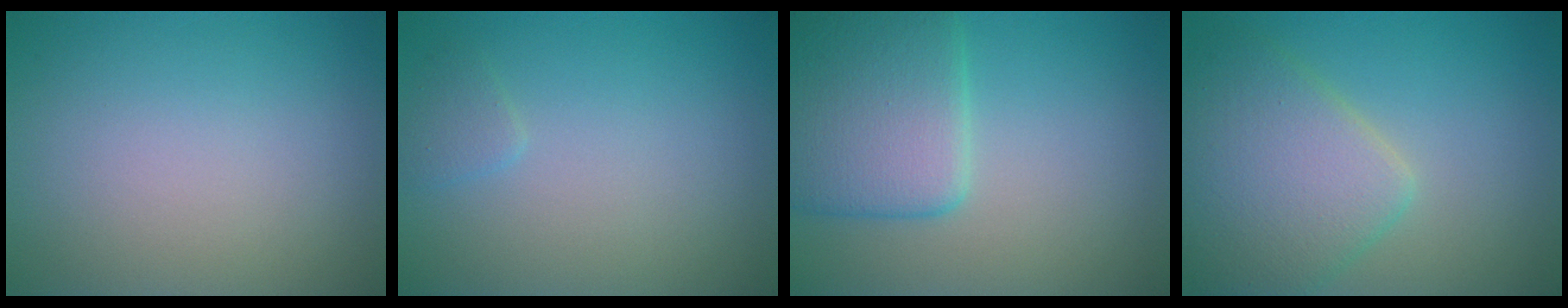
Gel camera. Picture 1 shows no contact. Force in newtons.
{"total": 1.0, "press": 0.9, "slide": 0.1}
{"total": 6.2, "press": 6.2, "slide": 0.2}
{"total": 6.3, "press": 6.3, "slide": 0.3}